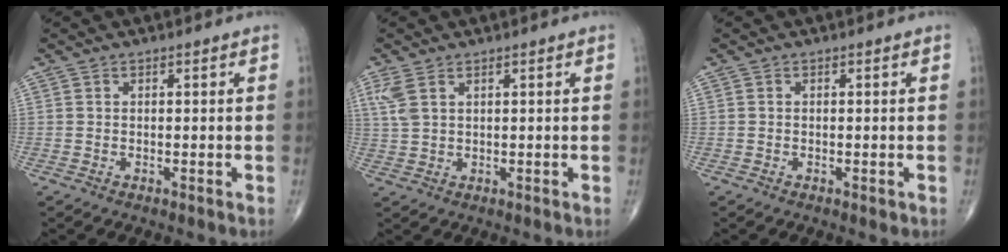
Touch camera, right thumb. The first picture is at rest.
{"total": 3.8, "force": [1.9, 1.8, 2.7], "torque": [-0.072, 0.005, 0.049]}
{"total": 0.7, "force": [-0.3, 0.3, 0.5], "torque": [-0.008, -0.002, -0.004]}